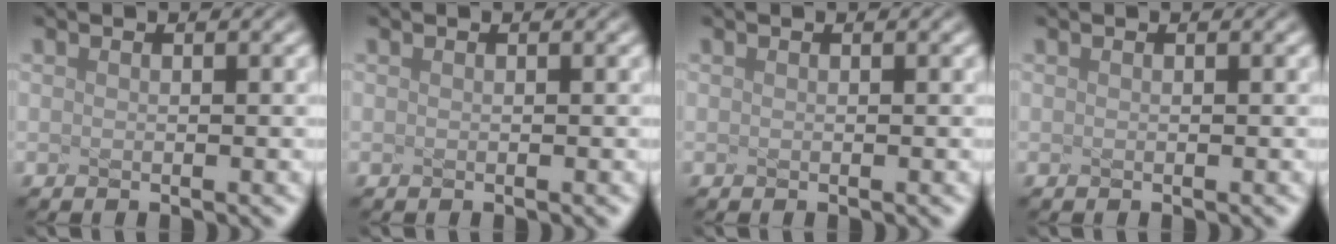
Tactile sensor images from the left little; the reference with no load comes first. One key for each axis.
{"total": 0.0}
{"total": 0.0}
{"total": 0.0}